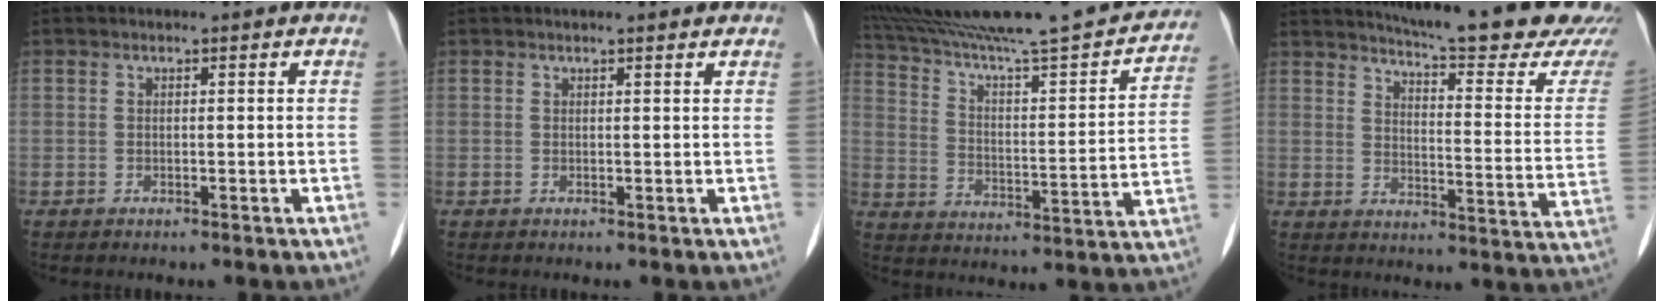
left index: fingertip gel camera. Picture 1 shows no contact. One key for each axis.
{"total": 3.0, "fx": 2.7, "fy": 0.4, "fz": 1.3, "tx": -0.018, "ty": 0.015, "tz": 0.028}
{"total": 28.0, "fx": 24.4, "fy": 2.7, "fz": 13.5, "tx": -0.214, "ty": -0.026, "tz": 0.340}
{"total": 24.5, "fx": 21.9, "fy": 1.5, "fz": 10.8, "tx": -0.154, "ty": -0.089, "tz": 0.261}